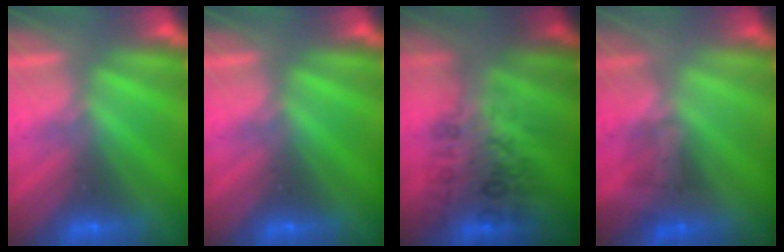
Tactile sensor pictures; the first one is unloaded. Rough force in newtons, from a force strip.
{"total": 0.0}
{"total": 2.7}
{"total": 1.6}